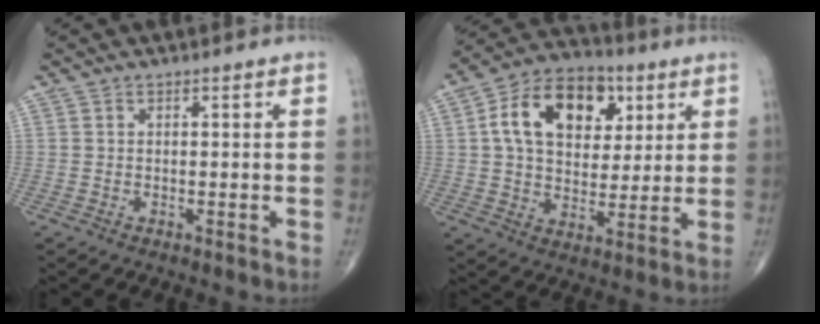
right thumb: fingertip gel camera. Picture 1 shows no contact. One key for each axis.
{"total": 17.4, "fx": 5.3, "fy": 11.6, "fz": 11.9, "tx": -0.171, "ty": 0.001, "tz": 0.085}